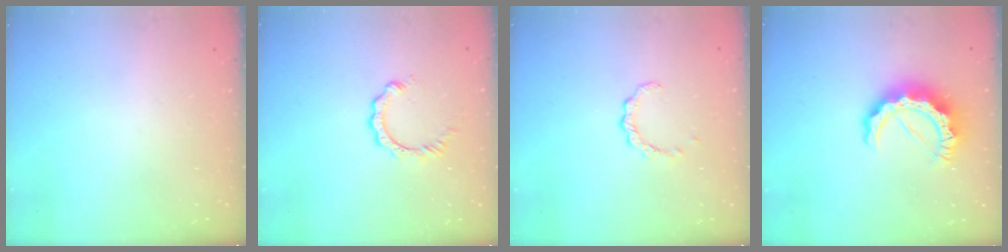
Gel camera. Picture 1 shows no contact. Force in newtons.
{"total": 2.8, "press": 2.7, "slide": 0.4}
{"total": 2.9, "press": 2.9, "slide": 0.3}
{"total": 10.3, "press": 10.3, "slide": 1.0}